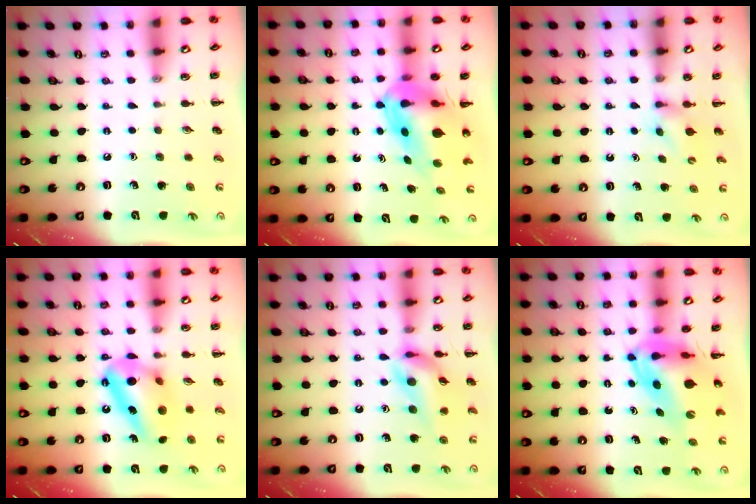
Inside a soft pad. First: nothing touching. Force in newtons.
{"total": 10.8, "press": 10.2, "slide": 3.4}
{"total": 3.5, "press": 3.3, "slide": 1.0}
{"total": 13.6, "press": 13.6, "slide": 0.3}
{"total": 13.6, "press": 13.3, "slide": 2.7}
{"total": 8.6, "press": 8.2, "slide": 2.5}